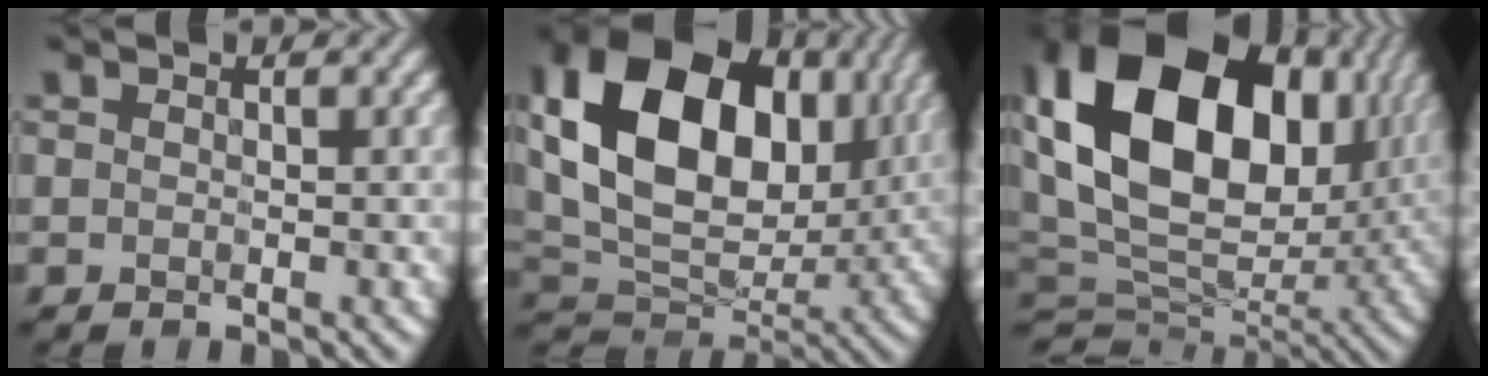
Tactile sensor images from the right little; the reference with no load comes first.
{"total": 16.0, "force": [3.7, 11.1, 11.0], "torque": [-0.214, 0.016, 0.073]}
{"total": 19.9, "force": [5.0, 13.4, 13.8], "torque": [-0.271, 0.011, 0.103]}